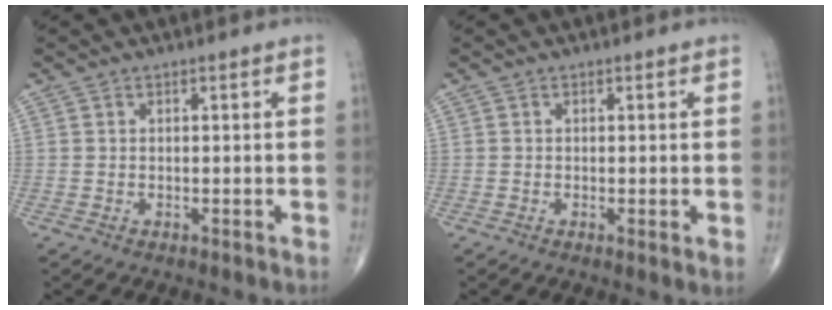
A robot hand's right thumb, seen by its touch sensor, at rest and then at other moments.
{"total": 1.1, "force": [-0.1, 0.2, 1.1], "torque": [-0.022, -0.005, -0.004]}